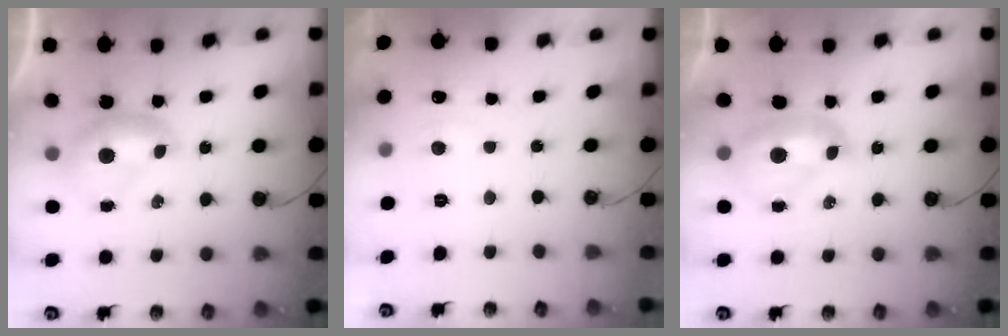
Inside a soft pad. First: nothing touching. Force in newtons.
{"total": 2.4, "press": 2.3, "slide": 0.5}
{"total": 2.1, "press": 2.0, "slide": 0.6}